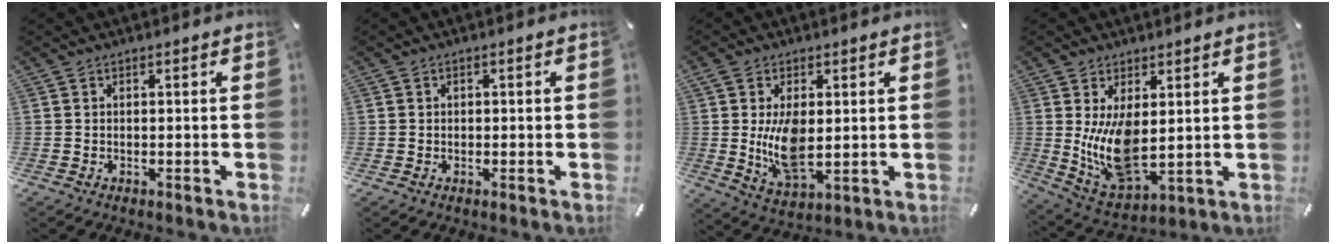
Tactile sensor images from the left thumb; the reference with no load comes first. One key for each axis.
{"total": 0.6, "fx": 0.0, "fy": 0.6, "fz": 0.0, "tx": 0.001, "ty": 0.007, "tz": -0.002}
{"total": 10.8, "fx": 0.8, "fy": 5.6, "fz": 9.2, "tx": -0.180, "ty": -0.021, "tz": 0.012}
{"total": 12.2, "fx": 2.0, "fy": 6.5, "fz": 10.1, "tx": -0.216, "ty": -0.029, "tz": 0.041}